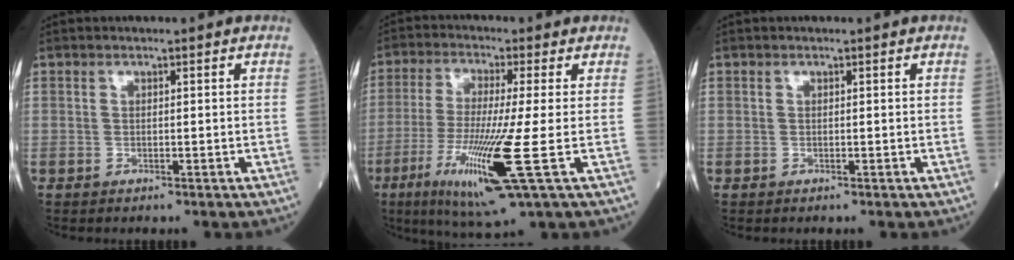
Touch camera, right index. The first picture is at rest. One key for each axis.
{"total": 13.6, "fx": -4.3, "fy": -0.7, "fz": 12.8, "tx": -0.265, "ty": -0.037, "tz": -0.078}
{"total": 0.0}